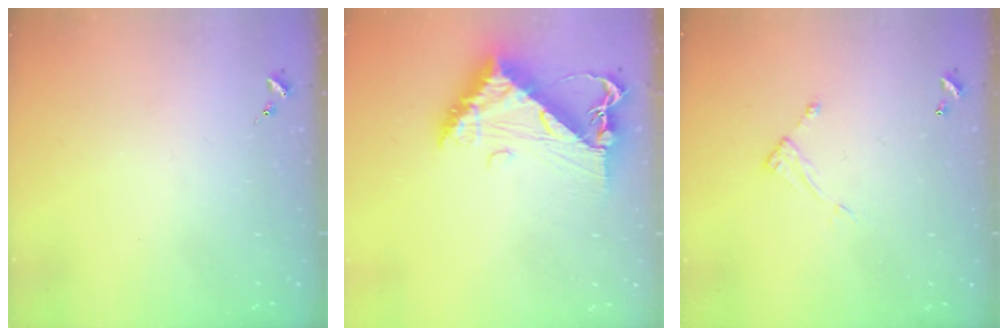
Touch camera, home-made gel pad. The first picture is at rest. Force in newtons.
{"total": 11.4, "press": 11.3, "slide": 1.4}
{"total": 5.0, "press": 5.0, "slide": 0.4}